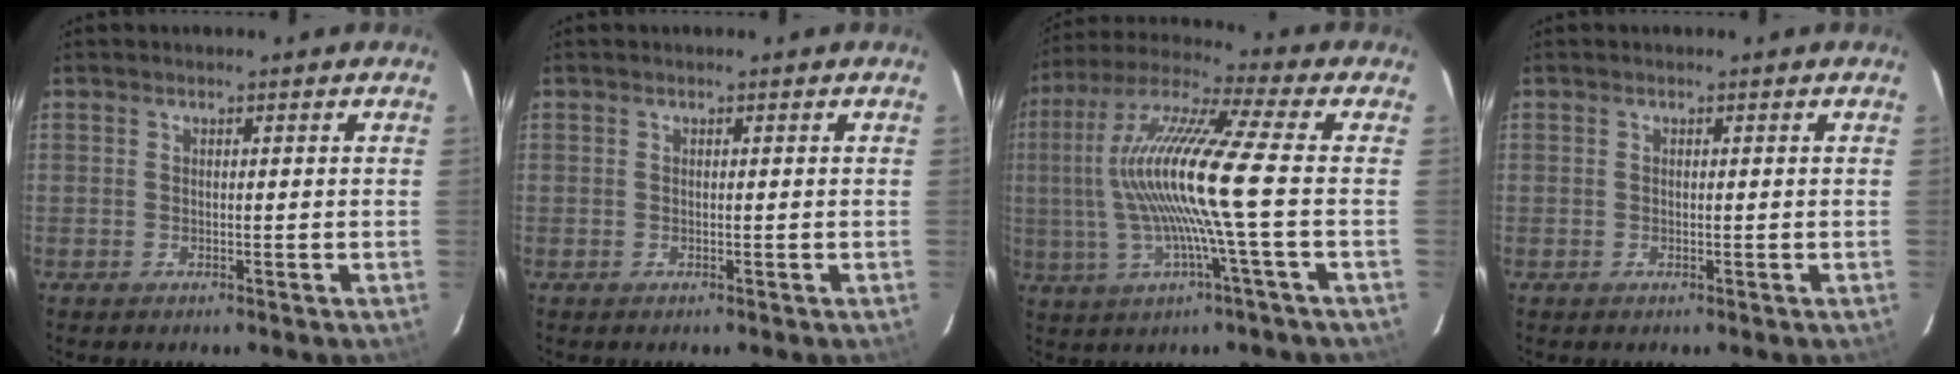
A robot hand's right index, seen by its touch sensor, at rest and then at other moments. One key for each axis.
{"total": 0.0}
{"total": 16.1, "fx": -0.8, "fy": -0.5, "fz": 16.1, "tx": -0.311, "ty": 0.006, "tz": -0.018}
{"total": 0.0}